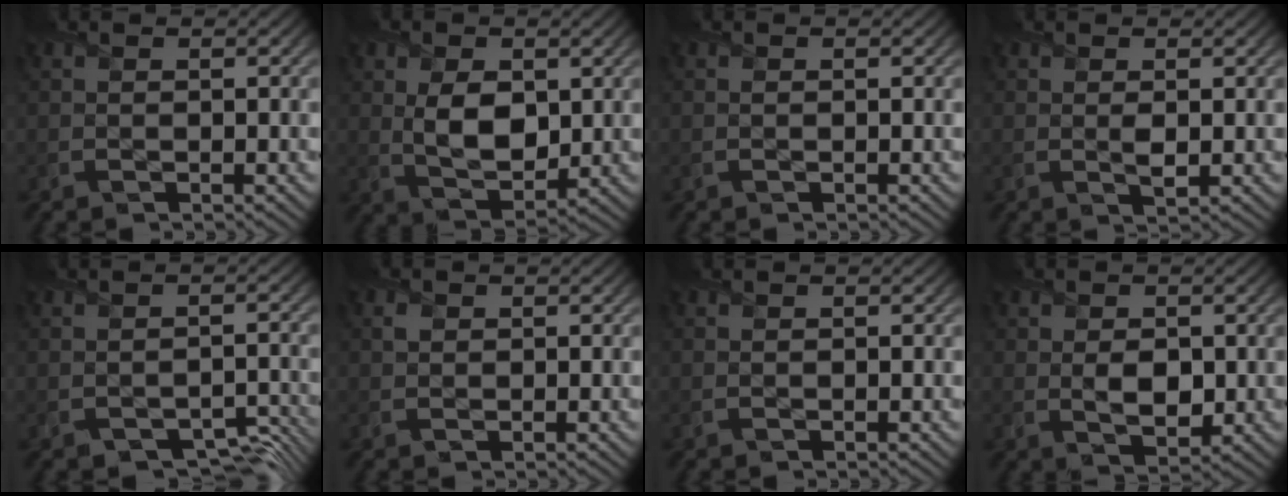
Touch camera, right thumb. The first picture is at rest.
{"total": 6.5, "force": [0.9, 4.3, 4.8], "torque": [-0.096, -0.008, 0.020]}
{"total": 0.0}
{"total": 1.4, "force": [0.2, 0.8, 1.2], "torque": [-0.024, -0.007, 0.005]}
{"total": 3.9, "force": [-2.7, 2.1, 1.9], "torque": [-0.025, -0.013, -0.036]}
{"total": 1.2, "force": [0.3, 1.1, 0.4], "torque": [-0.008, -0.001, 0.002]}
{"total": 0.0}
{"total": 3.4, "force": [0.2, 2.5, 2.3], "torque": [-0.050, -0.008, 0.006]}